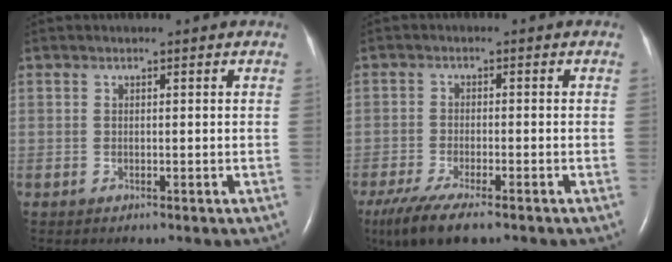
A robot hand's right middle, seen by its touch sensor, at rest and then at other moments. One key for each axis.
{"total": 8.9, "fx": -6.3, "fy": 1.9, "fz": 6.0, "tx": -0.104, "ty": -0.021, "tz": -0.102}